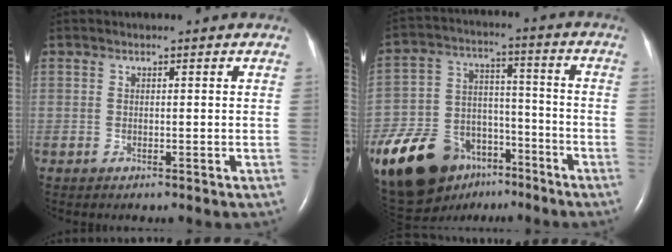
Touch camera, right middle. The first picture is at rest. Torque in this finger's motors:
{"motor_torque": [1.40, -0.75, 0.26, 0.06]}